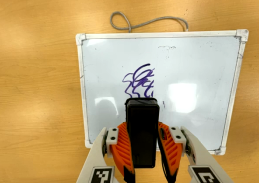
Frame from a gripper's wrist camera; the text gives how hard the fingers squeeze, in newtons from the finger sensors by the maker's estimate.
{"total": 9.0, "left": 7.0, "right": 11.0}